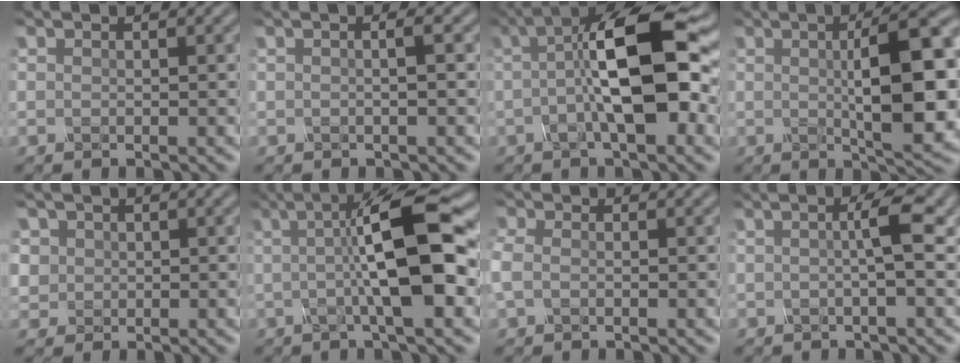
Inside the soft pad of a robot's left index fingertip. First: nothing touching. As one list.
[{"total": 2.2, "force": [0.4, 0.9, 2.0], "torque": [-0.009, 0.003, -0.012]}, {"total": 9.6, "force": [0.5, 2.9, 9.1], "torque": [-0.147, 0.015, -0.002]}, {"total": 10.9, "force": [0.8, 3.0, 10.5], "torque": [-0.136, 0.004, 0.013]}, {"total": 2.6, "force": [1.0, 2.3, 0.7], "torque": [-0.018, 0.007, 0.027]}, {"total": 9.7, "force": [0.7, 2.1, 9.5], "torque": [-0.128, 0.013, 0.004]}, {"total": 1.9, "force": [-0.2, 1.3, 1.3], "torque": [-0.038, 0.003, -0.012]}, {"total": 3.1, "force": [0.2, 0.4, 3.1], "torque": [-0.049, 0.003, -0.002]}]